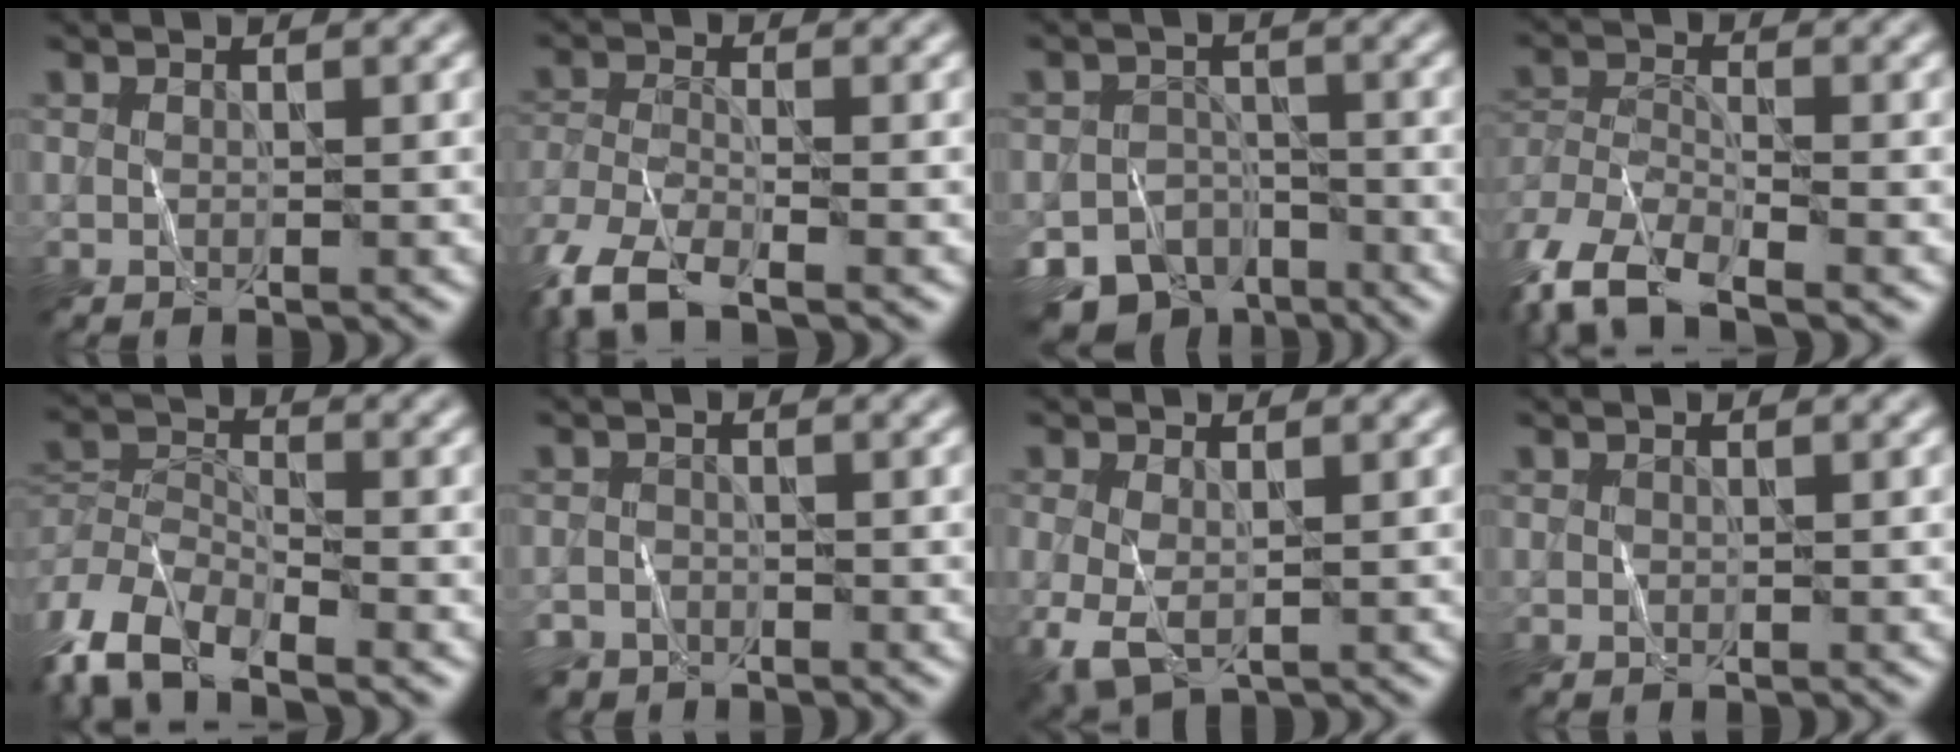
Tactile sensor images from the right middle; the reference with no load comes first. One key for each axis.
{"total": 7.5, "fx": -5.0, "fy": 3.0, "fz": 4.7, "tx": -0.110, "ty": -0.021, "tz": -0.103}
{"total": 8.5, "fx": -6.5, "fy": 4.9, "fz": 2.4, "tx": -0.030, "ty": -0.019, "tz": -0.098}
{"total": 9.2, "fx": -6.4, "fy": 4.0, "fz": 5.4, "tx": -0.115, "ty": -0.021, "tz": -0.122}
{"total": 7.7, "fx": -5.0, "fy": 3.7, "fz": 4.5, "tx": -0.096, "ty": -0.006, "tz": -0.108}
{"total": 2.6, "fx": -2.2, "fy": 1.4, "fz": 0.1, "tx": 0.006, "ty": 0.002, "tz": -0.038}
{"total": 4.5, "fx": -0.8, "fy": 2.7, "fz": 3.5, "tx": -0.092, "ty": -0.012, "tz": -0.010}
{"total": 0.0}